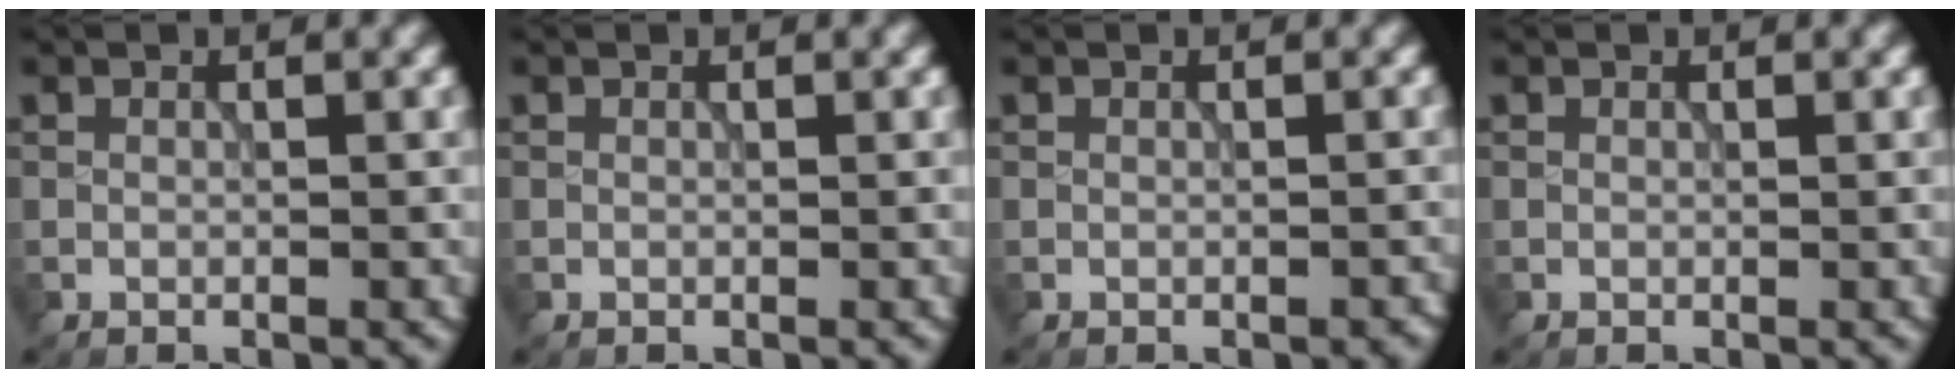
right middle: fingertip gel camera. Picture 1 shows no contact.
{"total": 0.0}
{"total": 0.7, "force": [-0.5, 0.3, 0.4], "torque": [-0.008, 0.001, -0.006]}
{"total": 0.0}